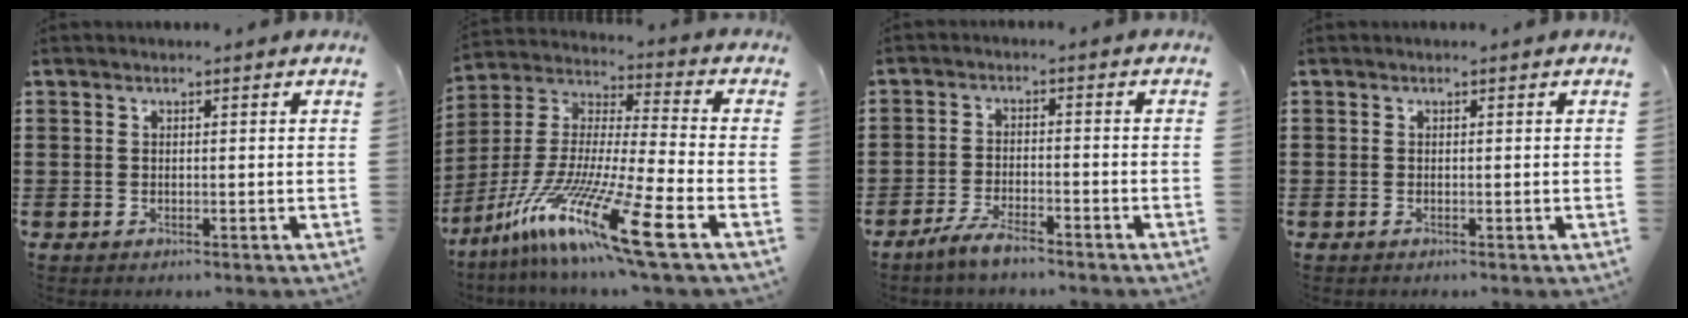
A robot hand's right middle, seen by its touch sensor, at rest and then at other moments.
{"total": 16.6, "force": [-11.2, 0.3, 12.3], "torque": [-0.263, -0.008, -0.214]}
{"total": 4.0, "force": [-3.3, 0.5, 2.1], "torque": [-0.047, -0.001, -0.066]}
{"total": 0.0}